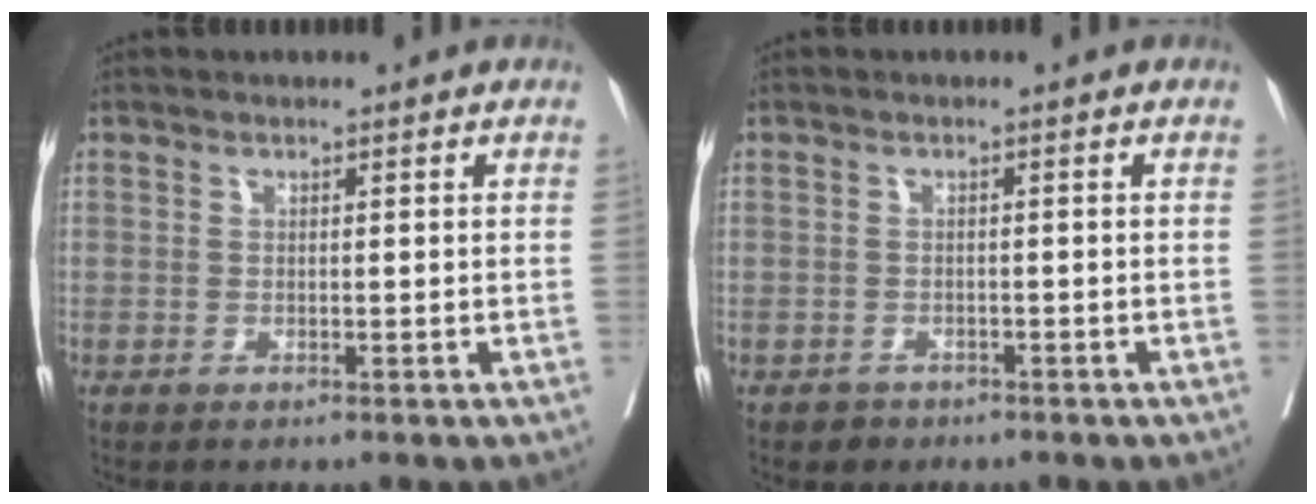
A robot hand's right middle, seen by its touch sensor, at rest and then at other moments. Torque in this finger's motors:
{"motor_torque": [0.38, -0.24, 0.02, 0.01]}